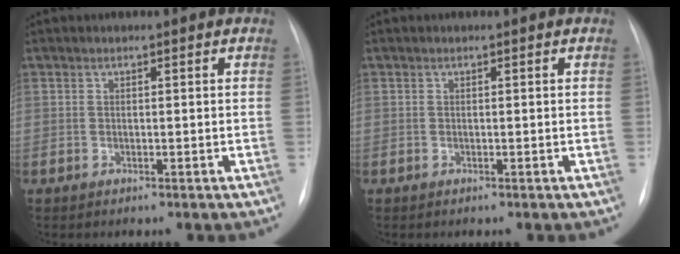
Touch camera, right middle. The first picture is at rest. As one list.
[{"total": 0.0}]